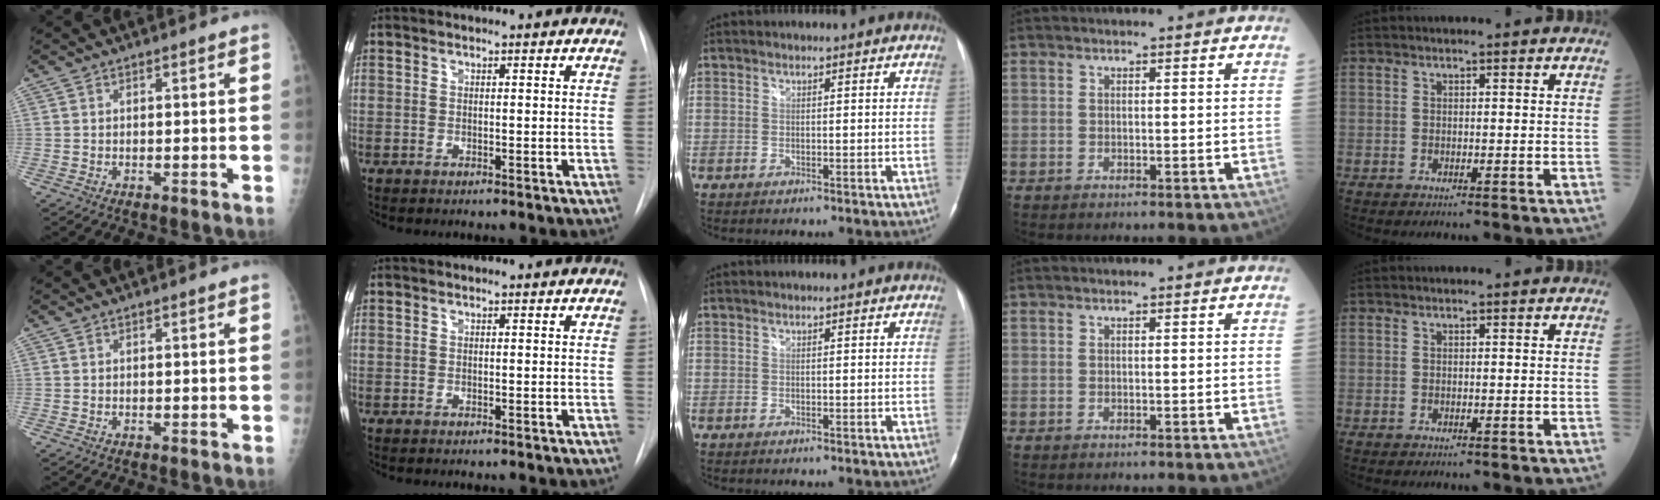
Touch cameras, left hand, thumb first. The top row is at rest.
{}